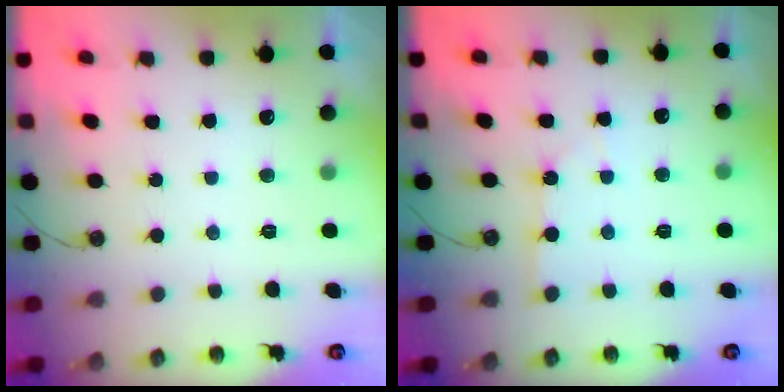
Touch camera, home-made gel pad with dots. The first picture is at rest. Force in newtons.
{"total": 2.2, "press": 2.2, "slide": 0.4}